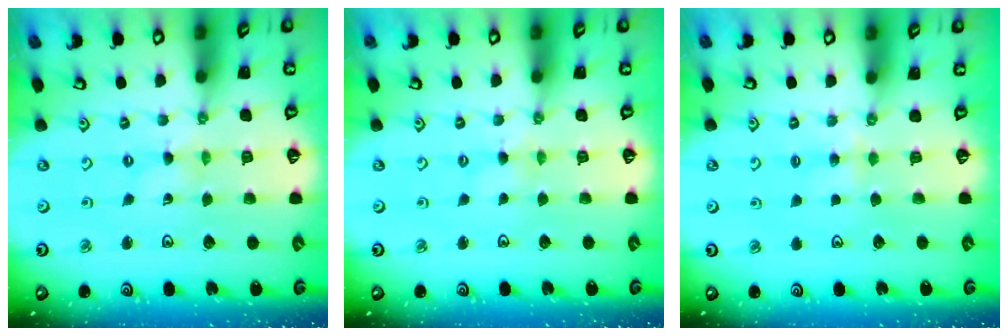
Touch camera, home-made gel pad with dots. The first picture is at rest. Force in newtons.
{"total": 2.0, "press": 2.0, "slide": 0.2}
{"total": 4.0, "press": 4.0, "slide": 0.7}